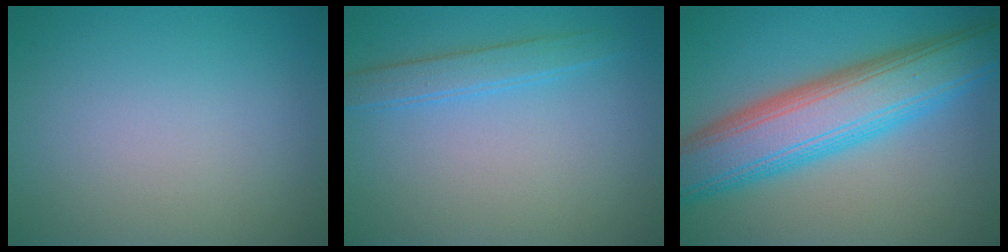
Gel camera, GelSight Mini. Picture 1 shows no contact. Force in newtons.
{"total": 2.3, "press": 2.3, "slide": 0.1}
{"total": 10.1, "press": 10.1, "slide": 0.8}